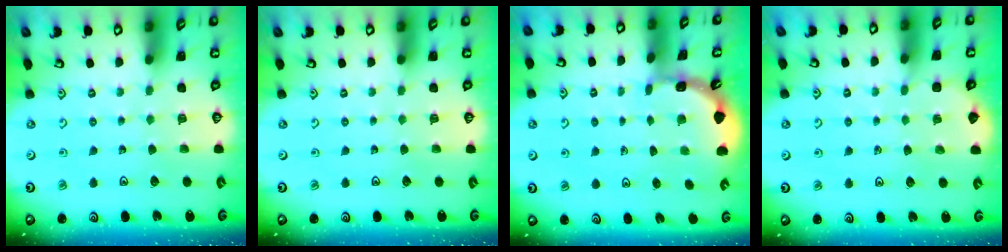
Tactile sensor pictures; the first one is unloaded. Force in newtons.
{"total": 0.0}
{"total": 1.7, "press": 1.7, "slide": 0.1}
{"total": 1.6, "press": 1.5, "slide": 0.2}